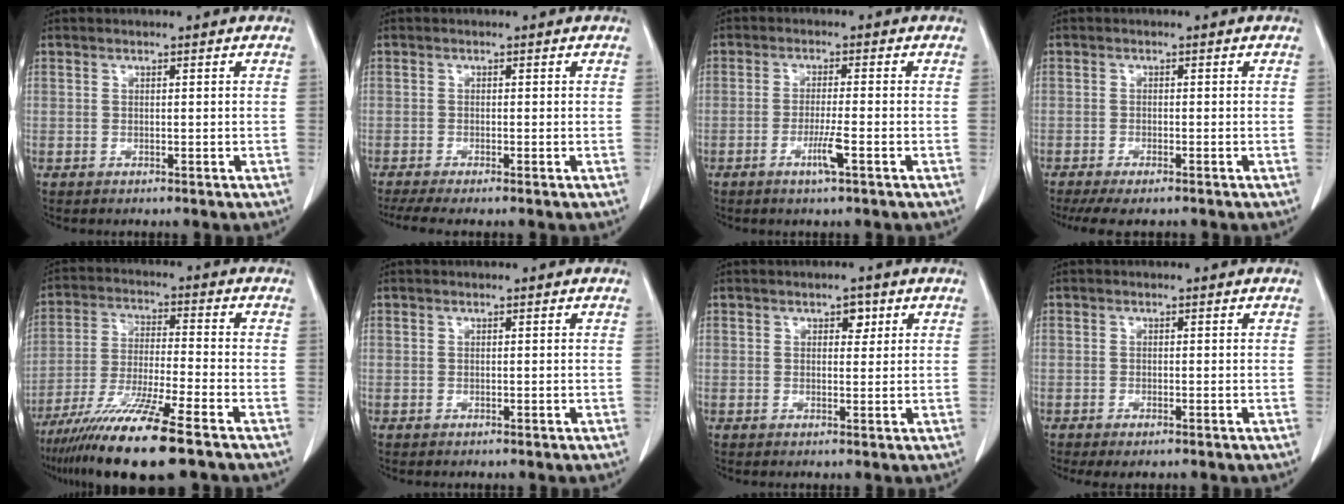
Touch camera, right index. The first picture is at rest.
{"total": 3.8, "force": [-3.0, 0.1, 2.3], "torque": [-0.039, -0.010, -0.055]}
{"total": 3.8, "force": [-1.7, -0.3, 3.4], "torque": [-0.067, -0.008, -0.034]}
{"total": 5.7, "force": [-4.6, 1.1, 3.2], "torque": [-0.046, -0.011, -0.073]}
{"total": 13.6, "force": [-9.5, -0.2, 9.7], "torque": [-0.192, -0.043, -0.171]}
{"total": 0.0}
{"total": 1.9, "force": [0.9, 1.2, 1.2], "torque": [-0.013, 0.003, 0.012]}
{"total": 1.9, "force": [-1.3, 0.5, 1.3], "torque": [-0.020, -0.005, -0.018]}